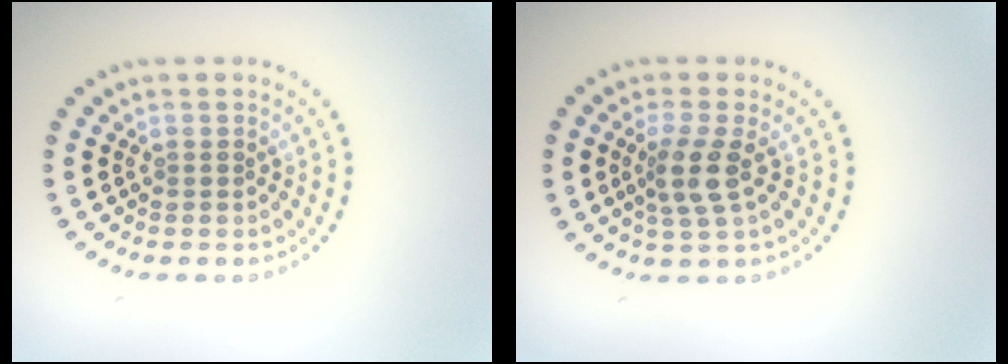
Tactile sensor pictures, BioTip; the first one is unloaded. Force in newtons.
{"total": 2.8, "press": 2.3, "slide": 1.7}